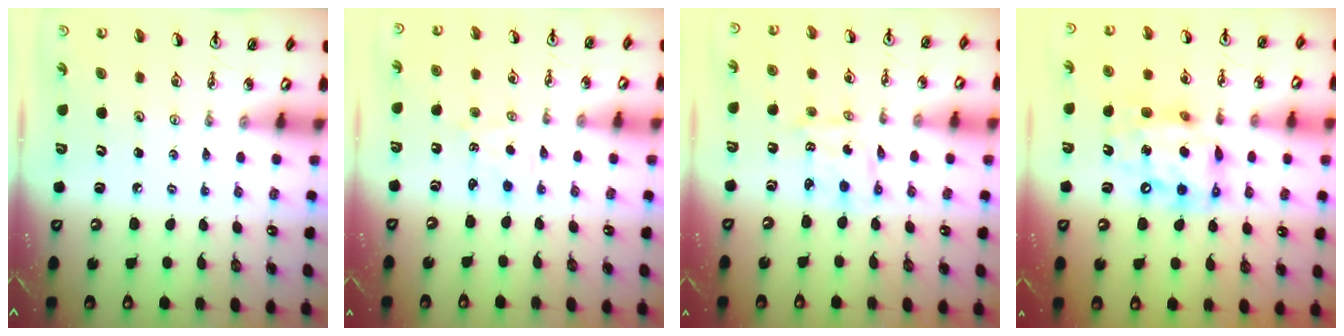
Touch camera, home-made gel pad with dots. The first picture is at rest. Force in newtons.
{"total": 1.2, "press": 1.1, "slide": 0.2}
{"total": 2.1, "press": 2.1, "slide": 0.1}
{"total": 13.5, "press": 13.5, "slide": 1.2}